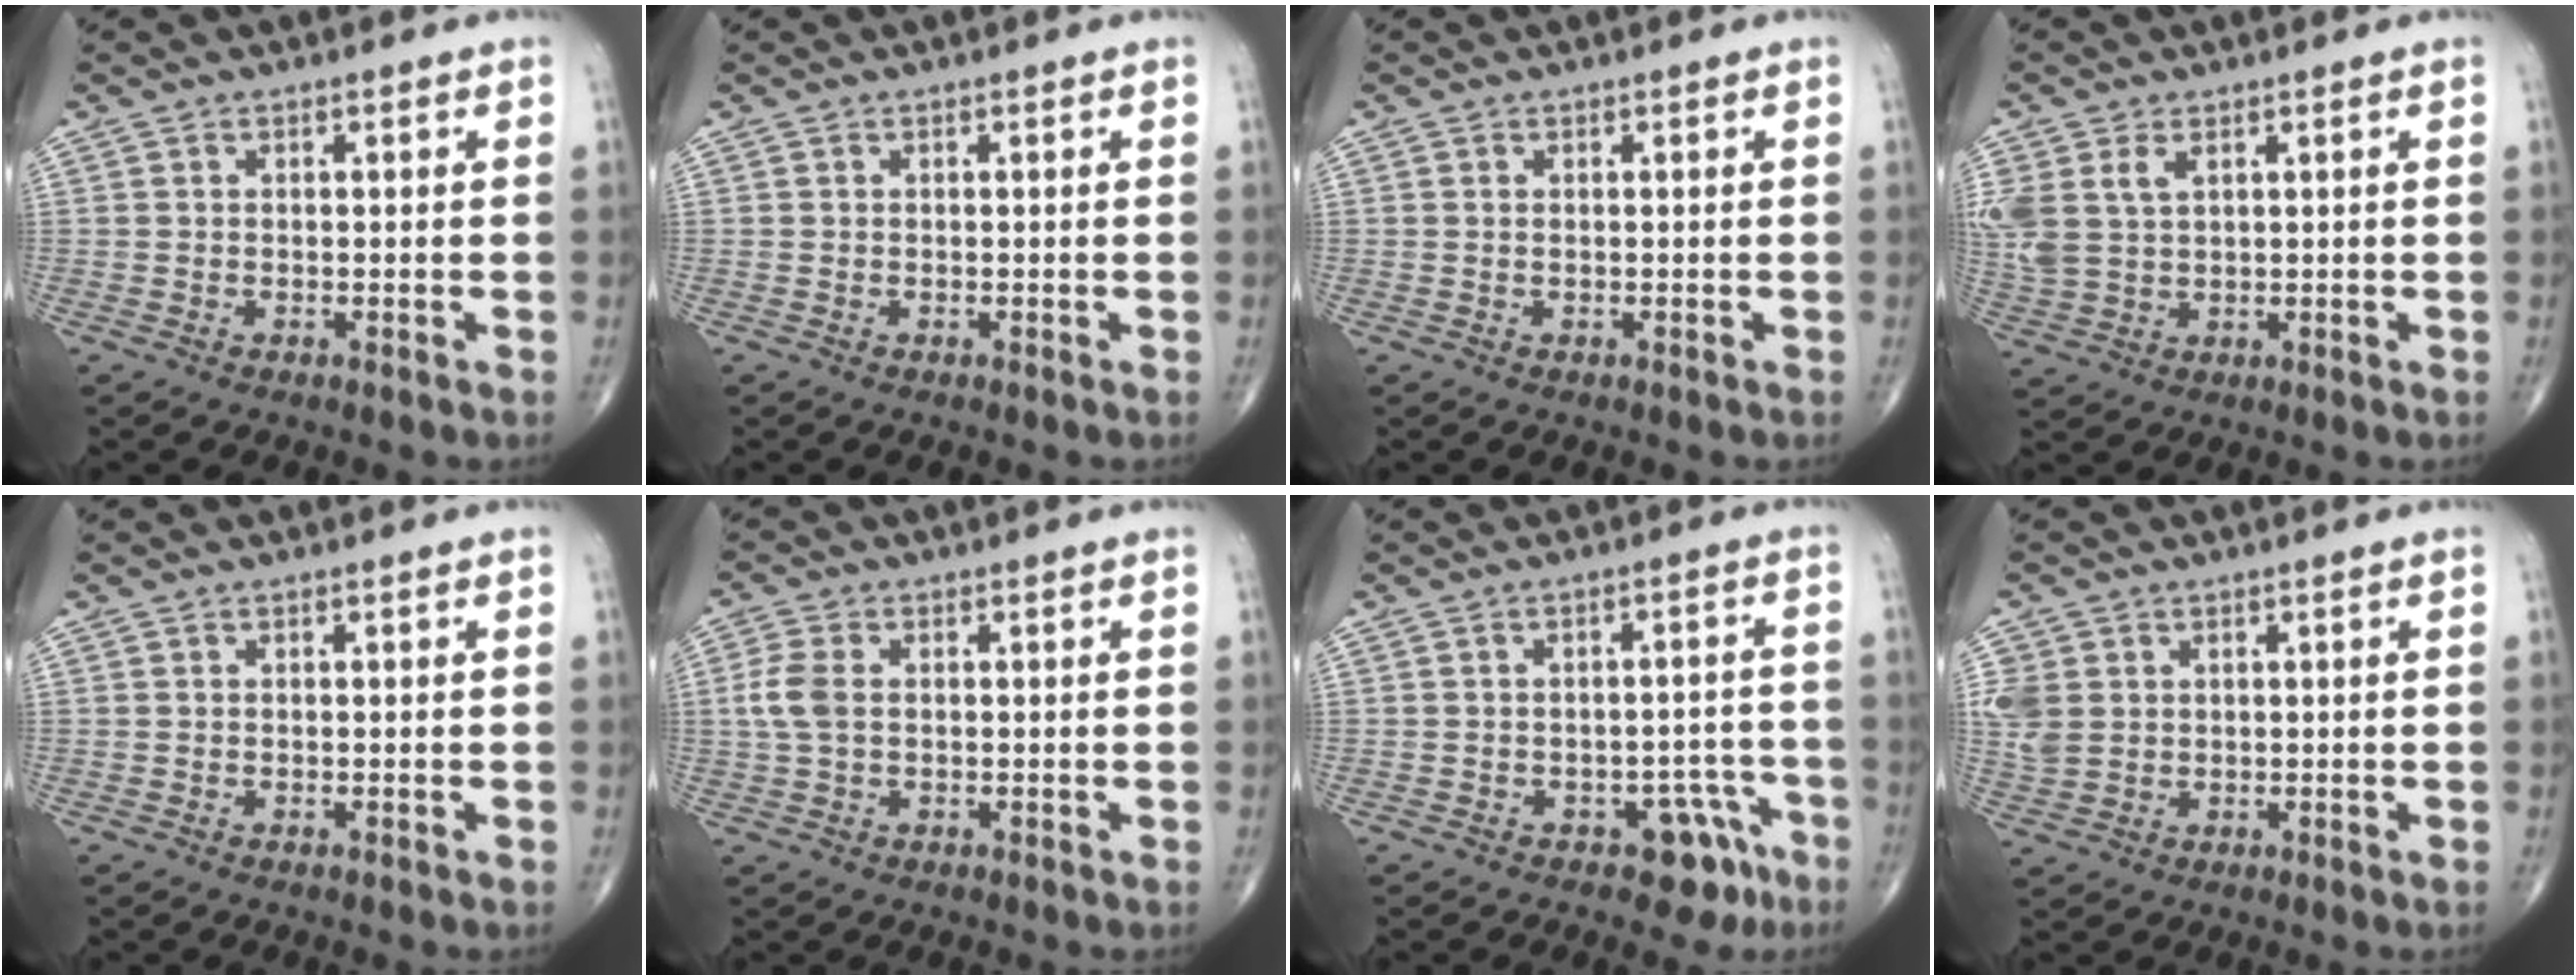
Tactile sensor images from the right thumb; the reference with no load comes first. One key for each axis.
{"total": 0.0}
{"total": 0.0}
{"total": 8.6, "fx": 2.8, "fy": 5.5, "fz": 5.9, "tx": -0.148, "ty": 0.003, "tz": 0.068}
{"total": 0.0}
{"total": 4.6, "fx": 0.3, "fy": 2.9, "fz": 3.6, "tx": -0.094, "ty": 0.006, "tz": 0.002}
{"total": 6.7, "fx": -4.0, "fy": 3.8, "fz": 3.7, "tx": -0.013, "ty": 0.037, "tz": -0.048}
{"total": 6.4, "fx": 1.3, "fy": 5.3, "fz": 3.3, "tx": -0.075, "ty": -0.001, "tz": 0.034}